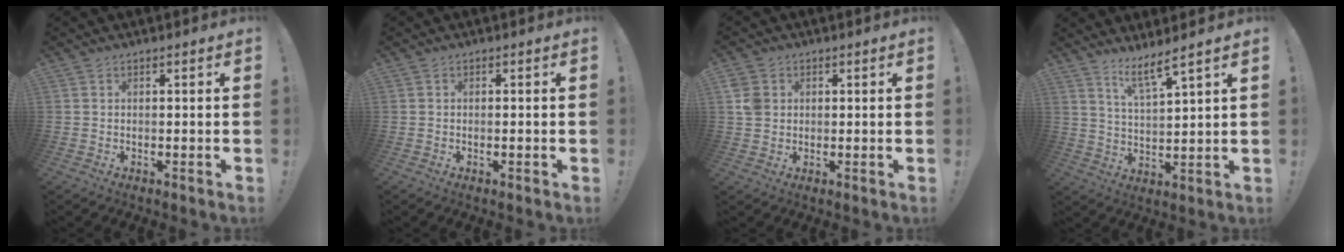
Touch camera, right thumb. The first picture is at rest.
{"total": 0.6, "force": [-0.3, 0.0, 0.5], "torque": [-0.014, 0.002, -0.004]}
{"total": 4.6, "force": [1.0, 4.0, 1.9], "torque": [-0.035, 0.005, 0.021]}
{"total": 7.8, "force": [6.0, 0.7, 4.9], "torque": [-0.082, -0.036, 0.102]}